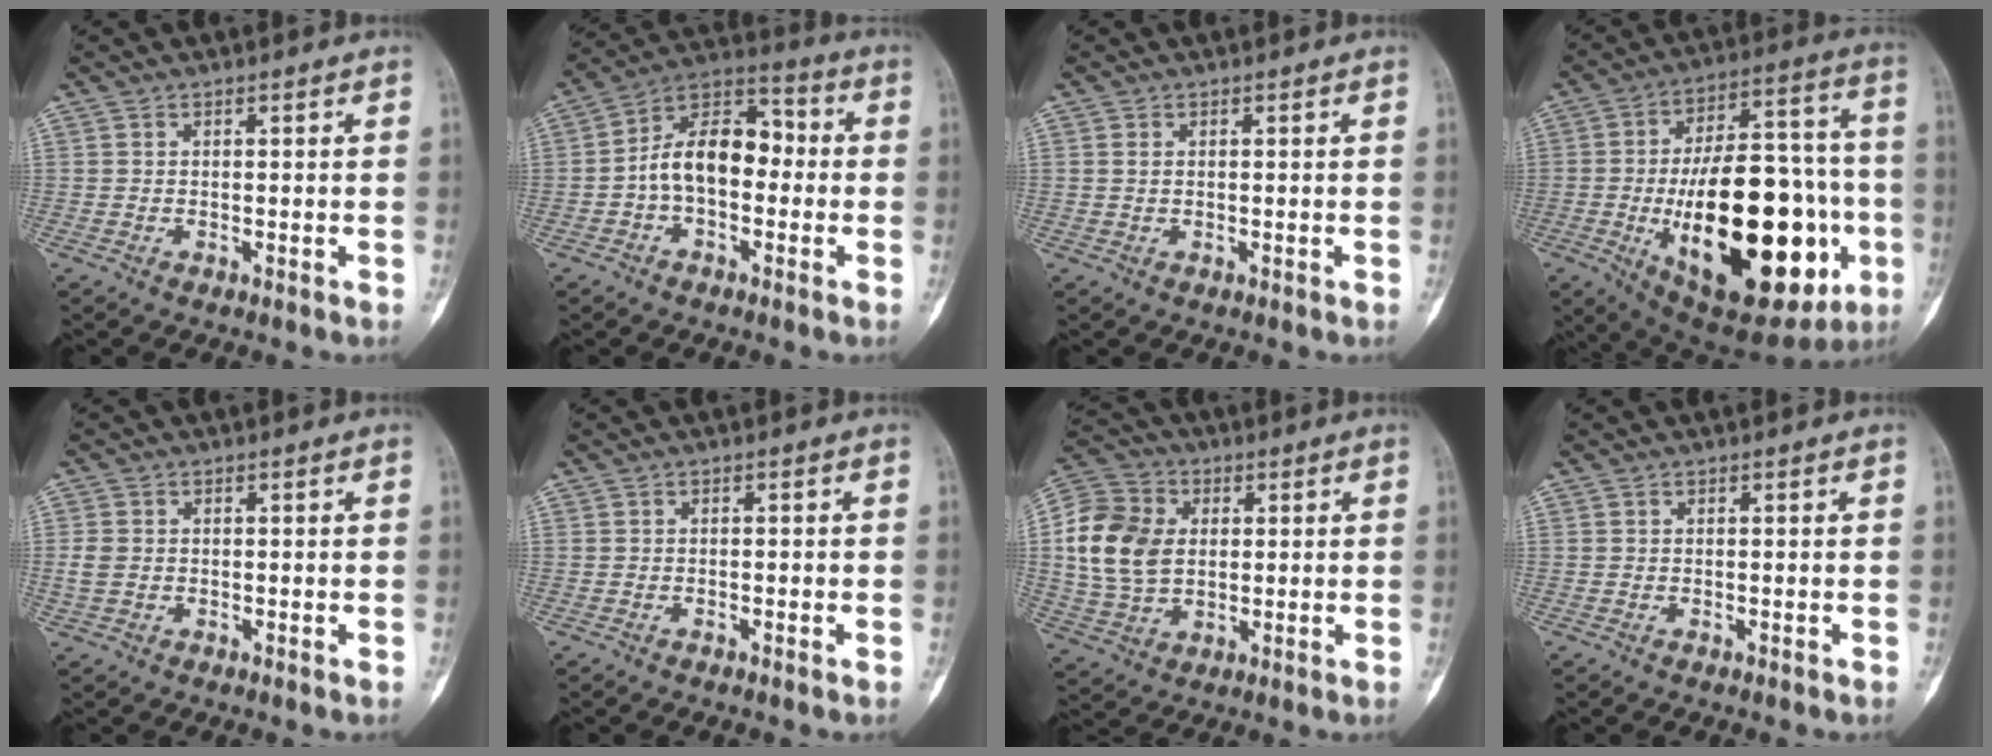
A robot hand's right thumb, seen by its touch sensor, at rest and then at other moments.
{"total": 12.9, "force": [-1.3, 8.1, 10.0], "torque": [-0.146, 0.047, -0.036]}
{"total": 0.8, "force": [0.2, 0.5, 0.5], "torque": [-0.015, 0.002, 0.007]}
{"total": 36.0, "force": [-8.4, 16.2, 31.0], "torque": [-0.448, 0.004, -0.103]}
{"total": 2.7, "force": [-0.2, 2.1, 1.6], "torque": [-0.036, 0.003, -0.004]}
{"total": 0.8, "force": [-0.2, 0.3, 0.7], "torque": [-0.012, 0.001, -0.003]}
{"total": 14.6, "force": [1.9, 10.8, 9.6], "torque": [-0.173, 0.007, 0.035]}
{"total": 0.0}